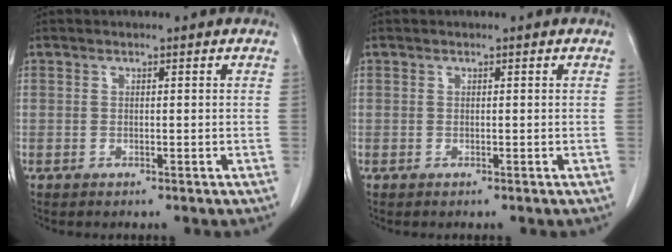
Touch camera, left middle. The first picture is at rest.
{"total": 0.0}